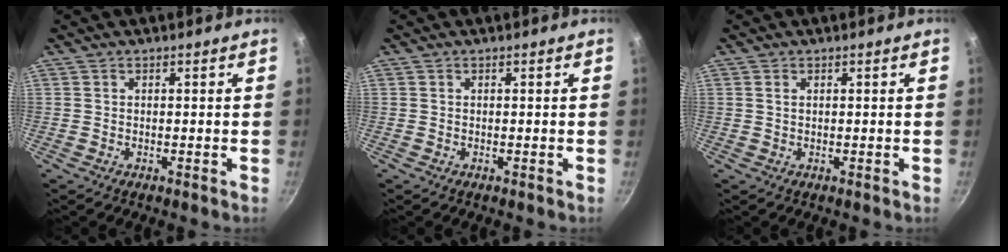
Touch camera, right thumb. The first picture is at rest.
{"total": 0.0}
{"total": 0.9, "force": [0.3, 0.6, 0.6], "torque": [-0.011, 0.002, 0.006]}